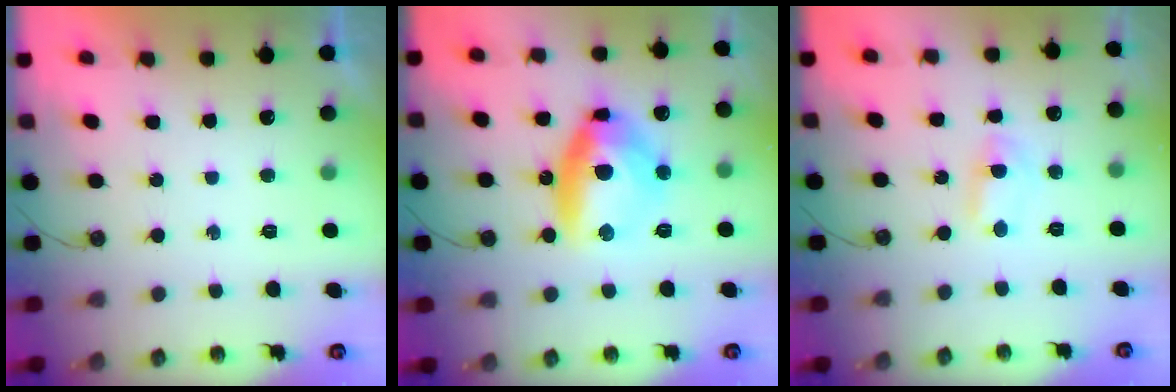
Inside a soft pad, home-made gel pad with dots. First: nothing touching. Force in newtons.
{"total": 12.8, "press": 12.7, "slide": 1.8}
{"total": 1.0, "press": 0.8, "slide": 0.6}